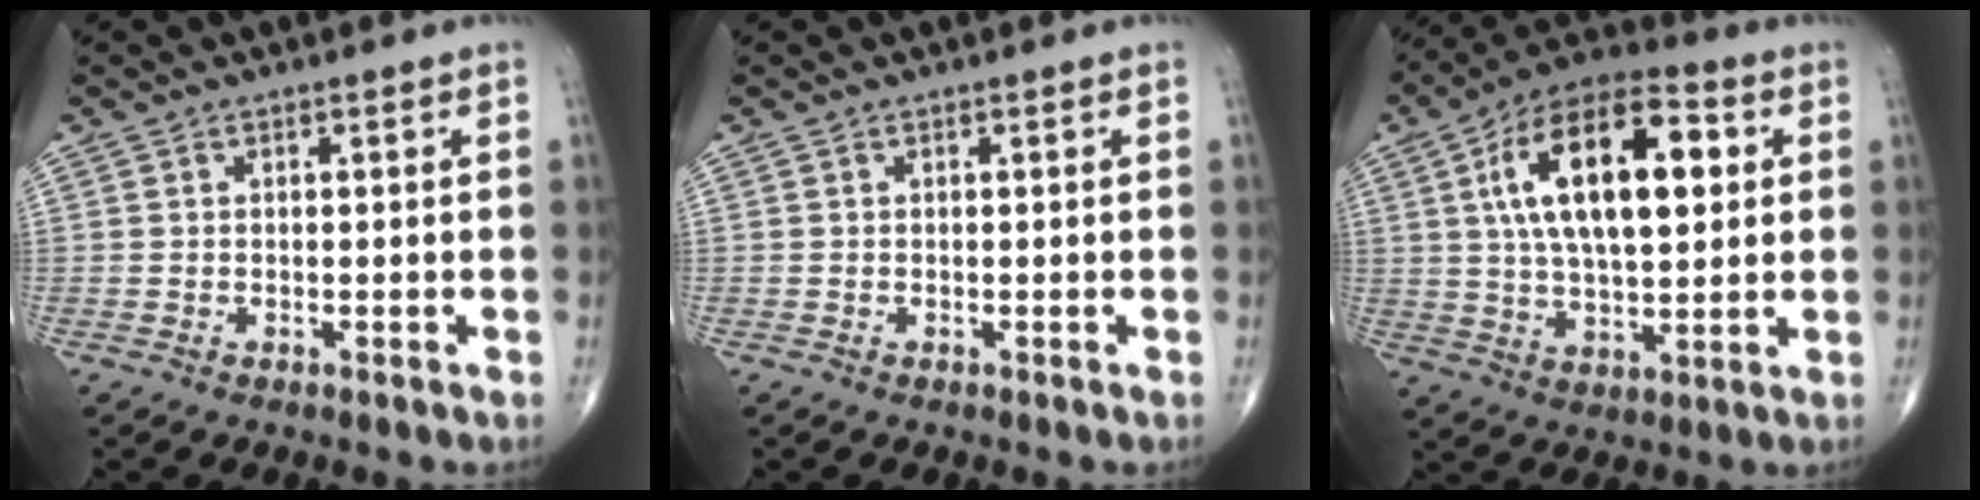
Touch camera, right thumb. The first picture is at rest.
{"total": 0.0}
{"total": 20.1, "force": [4.5, 9.5, 17.2], "torque": [-0.276, 0.013, 0.071]}